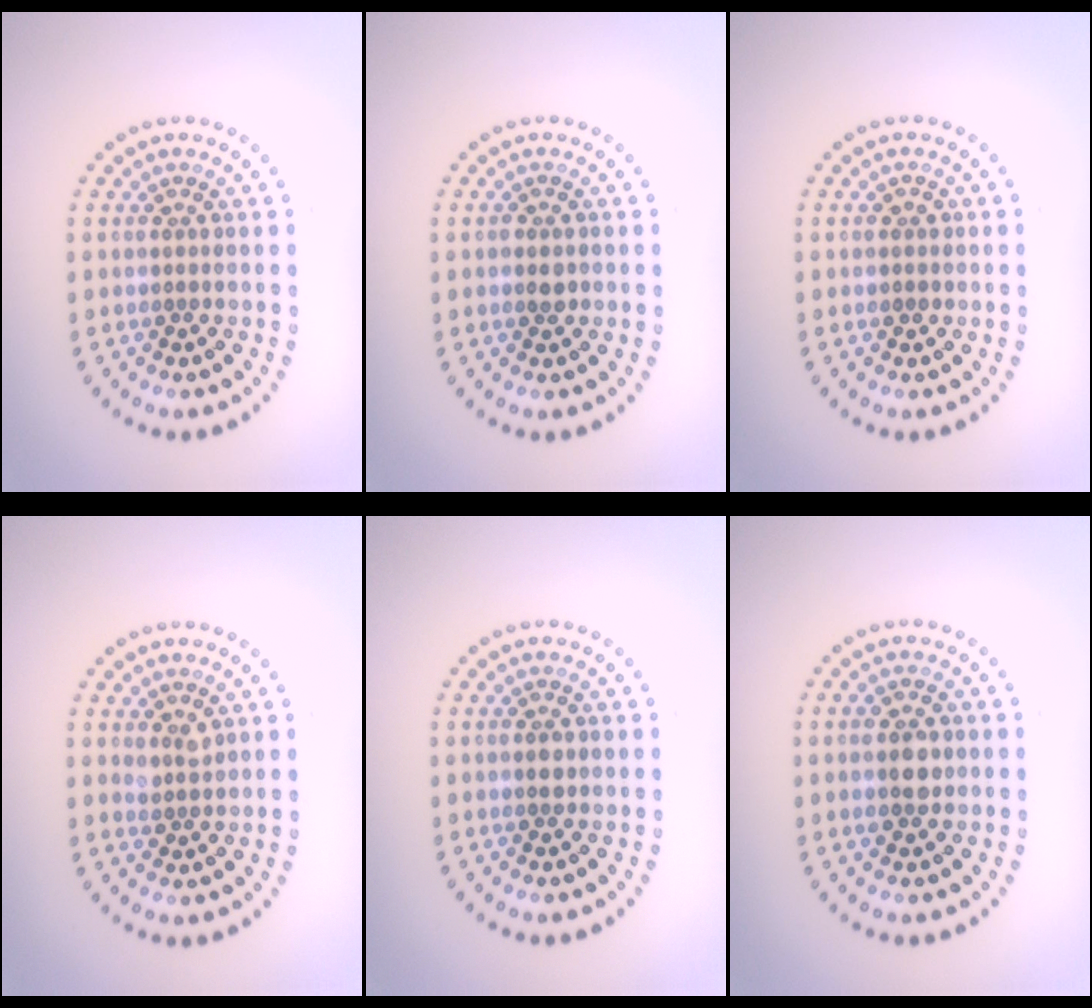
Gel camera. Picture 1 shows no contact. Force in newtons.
{"total": 1.1, "press": 1.1, "slide": 0.2}
{"total": 0.9, "press": 0.9, "slide": 0.3}
{"total": 1.3, "press": 1.1, "slide": 0.6}
{"total": 1.1, "press": 1.1, "slide": 0.2}
{"total": 2.5, "press": 2.5, "slide": 0.3}